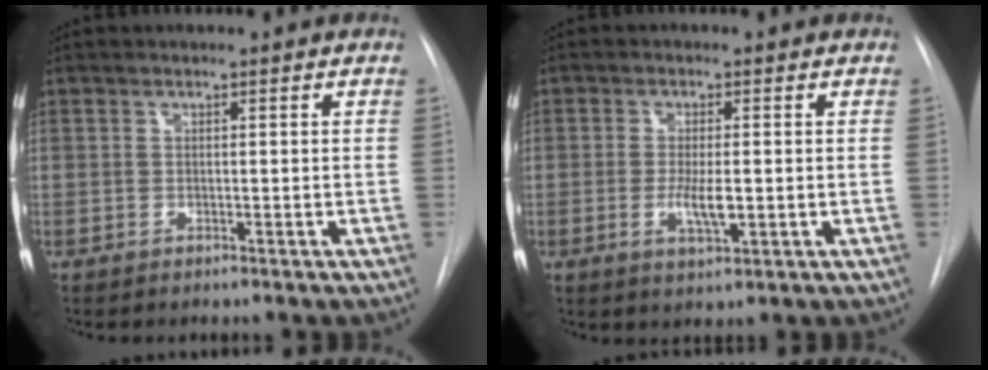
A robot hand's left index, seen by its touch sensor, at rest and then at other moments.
{"total": 4.0, "force": [-0.5, 1.0, 3.8], "torque": [-0.071, -0.005, -0.006]}